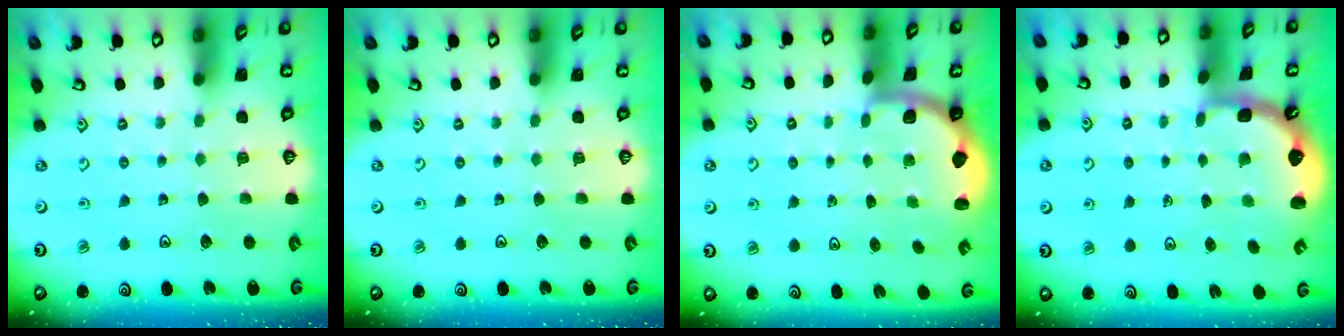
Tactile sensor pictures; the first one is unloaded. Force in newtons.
{"total": 0.0}
{"total": 1.7, "press": 1.7, "slide": 0.3}
{"total": 2.3, "press": 1.7, "slide": 1.6}